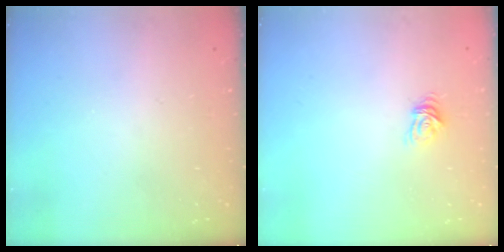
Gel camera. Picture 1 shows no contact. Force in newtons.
{"total": 5.1, "press": 5.0, "slide": 0.4}